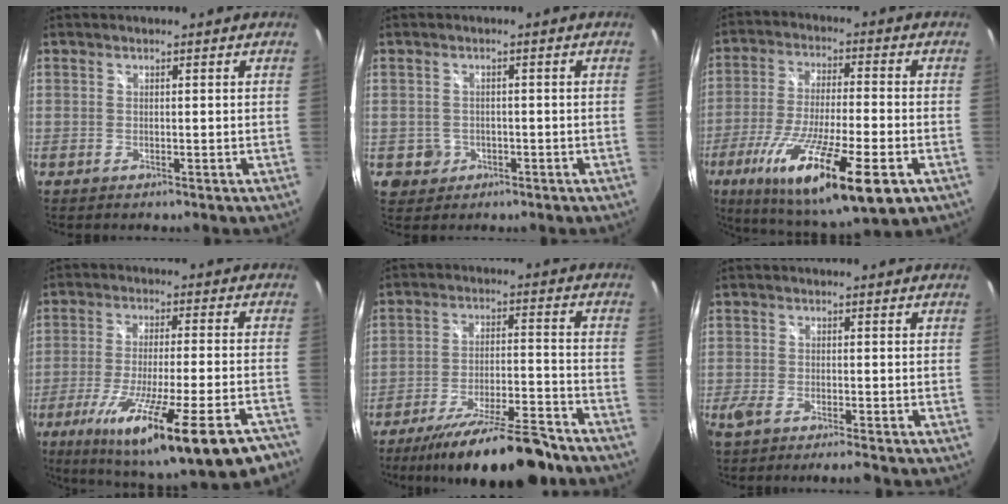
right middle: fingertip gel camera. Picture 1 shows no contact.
{"total": 3.5, "force": [-0.9, 3.3, 0.6], "torque": [-0.020, 0.002, -0.008]}
{"total": 21.9, "force": [-10.0, 4.4, 19.0], "torque": [-0.358, -0.058, -0.166]}
{"total": 26.3, "force": [-17.2, 4.4, 19.5], "torque": [-0.326, -0.082, -0.250]}
{"total": 18.1, "force": [-15.2, 2.7, 9.6], "torque": [-0.174, -0.019, -0.229]}
{"total": 2.9, "force": [-2.4, -0.3, 1.6], "torque": [-0.037, -0.012, -0.048]}